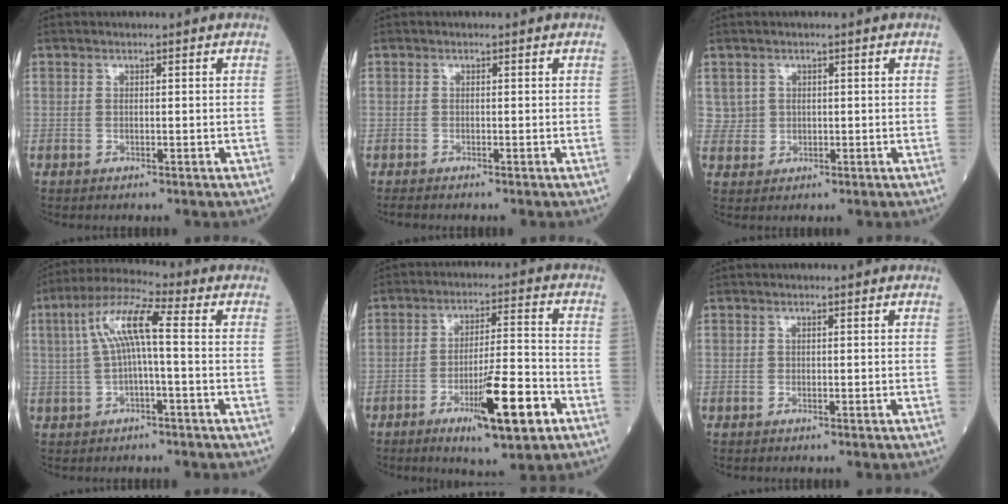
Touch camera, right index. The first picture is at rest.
{"total": 0.7, "force": [-0.7, 0.1, 0.0], "torque": [-0.004, -0.002, -0.017]}
{"total": 2.7, "force": [0.9, 2.5, -0.1], "torque": [0.015, 0.003, 0.015]}
{"total": 8.5, "force": [0.9, 1.0, 8.4], "torque": [-0.164, 0.032, 0.014]}
{"total": 11.7, "force": [-5.4, 1.3, 10.2], "torque": [-0.165, -0.011, -0.084]}
{"total": 0.0}